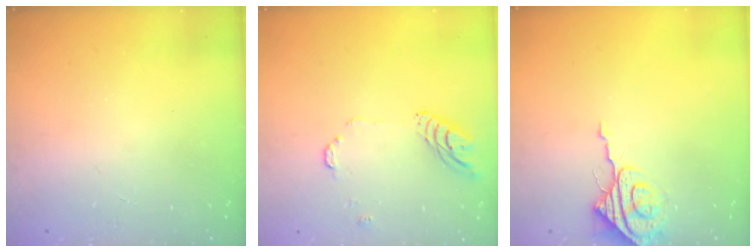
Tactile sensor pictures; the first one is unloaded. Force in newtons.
{"total": 8.5, "press": 8.5, "slide": 0.8}
{"total": 8.1, "press": 8.0, "slide": 0.9}